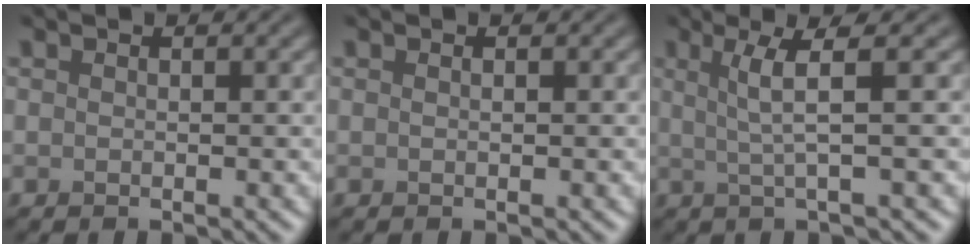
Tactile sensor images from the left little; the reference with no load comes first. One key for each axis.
{"total": 0.0}
{"total": 3.6, "fx": 0.9, "fy": 0.5, "fz": 3.4, "tx": -0.061, "ty": 0.003, "tz": 0.019}